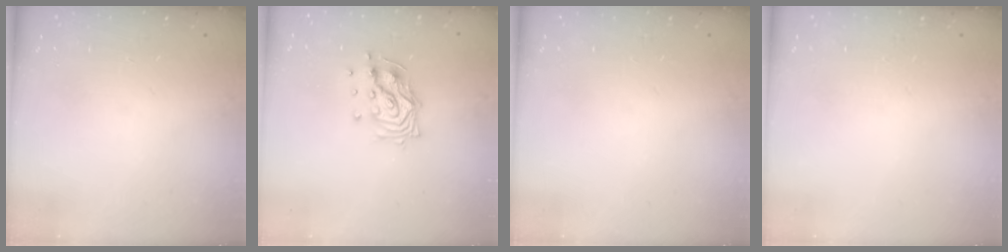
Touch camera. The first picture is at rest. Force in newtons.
{"total": 11.7, "press": 11.7, "slide": 0.6}
{"total": 0.0}
{"total": 0.0}